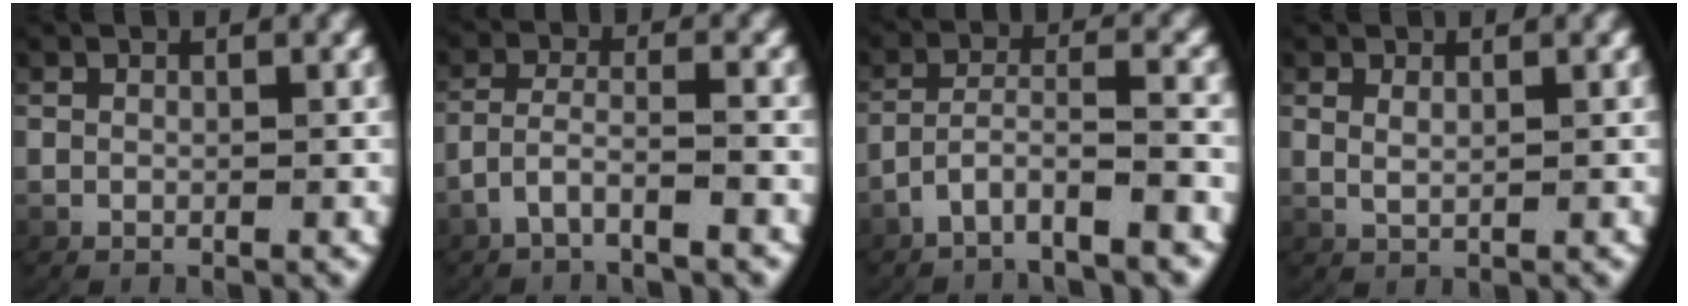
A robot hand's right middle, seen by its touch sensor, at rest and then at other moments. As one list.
[{"total": 3.1, "force": [-2.4, 0.5, 1.9], "torque": [-0.047, -0.014, -0.037]}, {"total": 4.4, "force": [-3.4, 0.9, 2.6], "torque": [-0.059, -0.012, -0.051]}, {"total": 0.9, "force": [0.7, -0.2, 0.6], "torque": [-0.018, -0.006, 0.024]}]